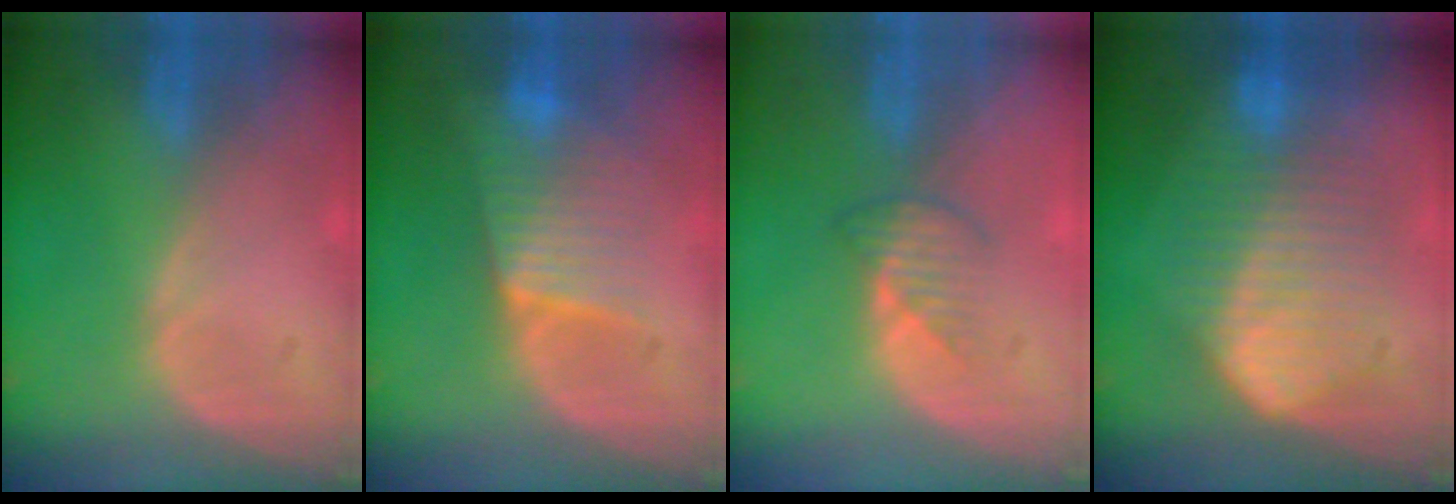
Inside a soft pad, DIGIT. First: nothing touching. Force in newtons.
{"total": 6.4, "press": 6.3, "slide": 0.8}
{"total": 2.5, "press": 2.5, "slide": 0.4}
{"total": 9.5, "press": 9.5, "slide": 0.3}